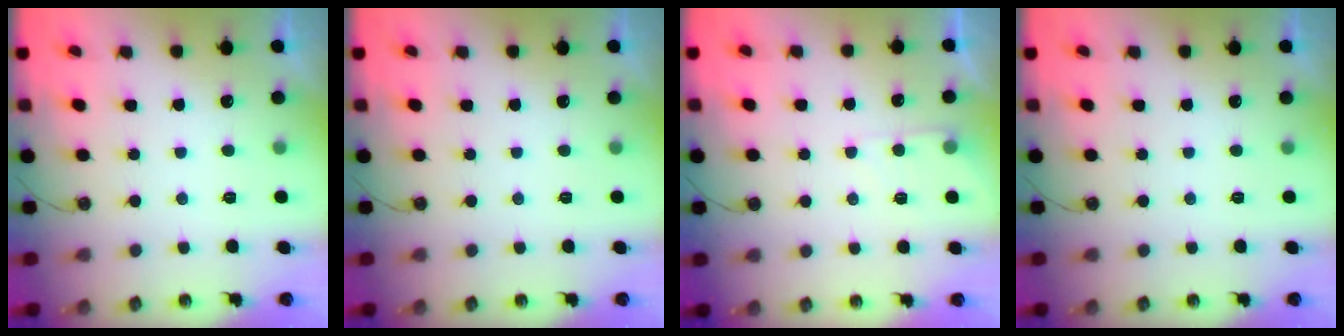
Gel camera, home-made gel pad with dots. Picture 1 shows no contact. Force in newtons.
{"total": 0.0}
{"total": 5.6, "press": 5.5, "slide": 0.7}
{"total": 0.0}